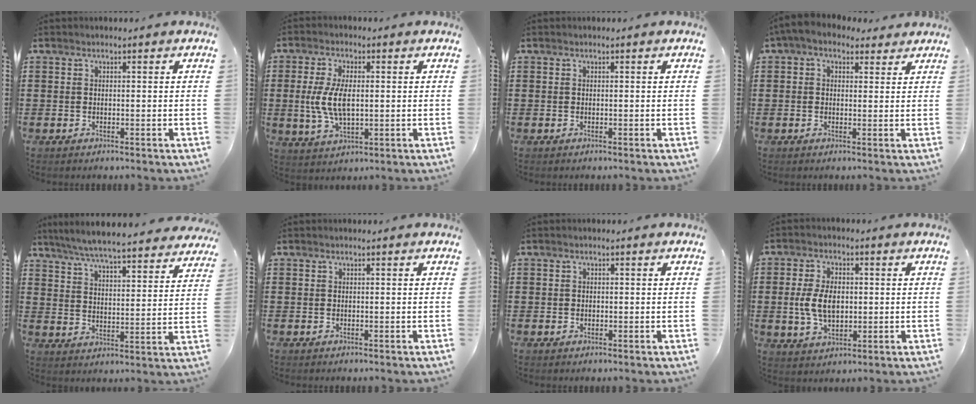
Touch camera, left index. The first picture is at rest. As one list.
[{"total": 7.2, "force": [0.2, 3.3, 6.4], "torque": [-0.142, 0.001, 0.000]}, {"total": 0.0}, {"total": 3.1, "force": [1.8, 2.0, 1.7], "torque": [-0.039, 0.002, 0.032]}, {"total": 6.4, "force": [6.1, -0.1, 2.1], "torque": [-0.067, -0.039, 0.105]}, {"total": 0.0}, {"total": 0.5, "force": [0.0, 0.5, 0.1], "torque": [-0.005, 0.003, -0.001]}, {"total": 6.8, "force": [0.1, 4.1, 5.5], "torque": [-0.119, 0.002, -0.005]}]